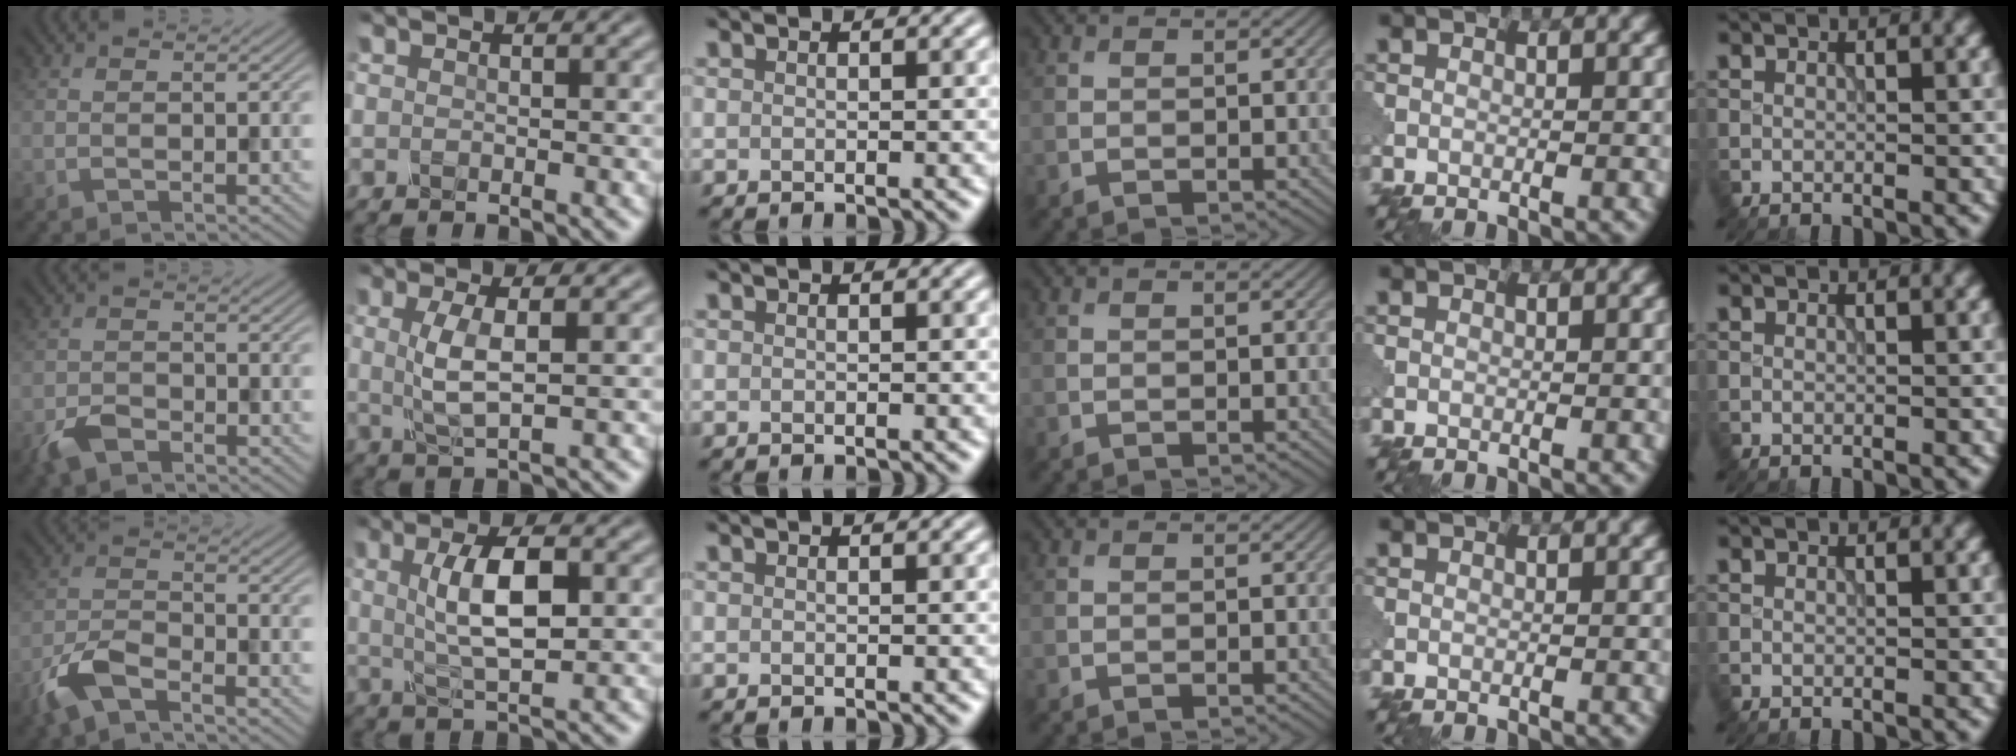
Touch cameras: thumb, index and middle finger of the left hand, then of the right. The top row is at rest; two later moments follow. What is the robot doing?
{"motion": "squeeze", "object": "clothespin"}